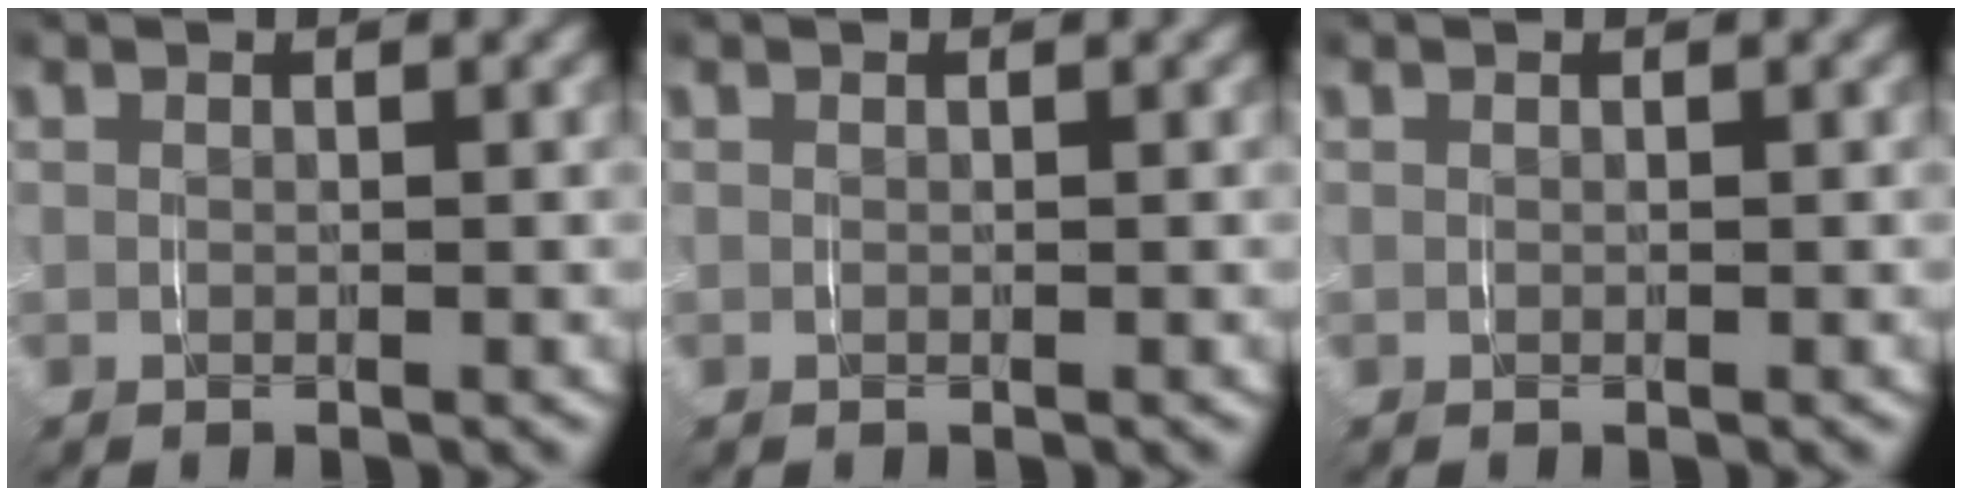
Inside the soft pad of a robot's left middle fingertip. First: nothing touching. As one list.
[{"total": 0.0}, {"total": 0.0}]